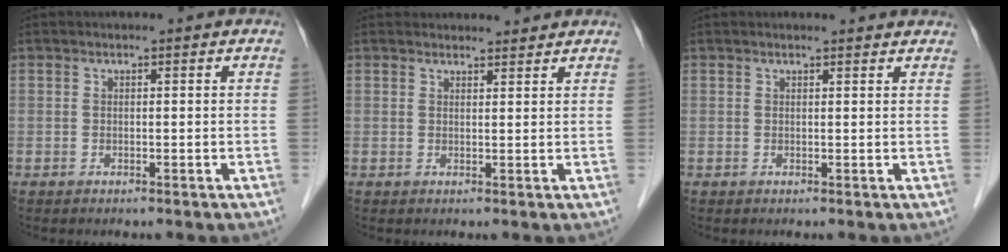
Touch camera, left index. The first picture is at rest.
{"total": 4.4, "force": [4.3, 1.2, 0.3], "torque": [-0.001, 0.014, 0.051]}
{"total": 3.7, "force": [3.6, 0.6, 0.7], "torque": [-0.013, 0.010, 0.033]}